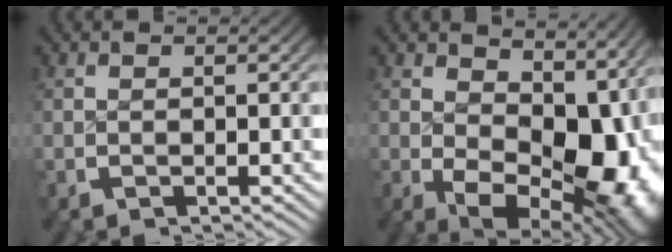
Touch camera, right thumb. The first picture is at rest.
{"total": 13.4, "force": [-1.3, 8.3, 10.4], "torque": [-0.166, -0.060, 0.016]}